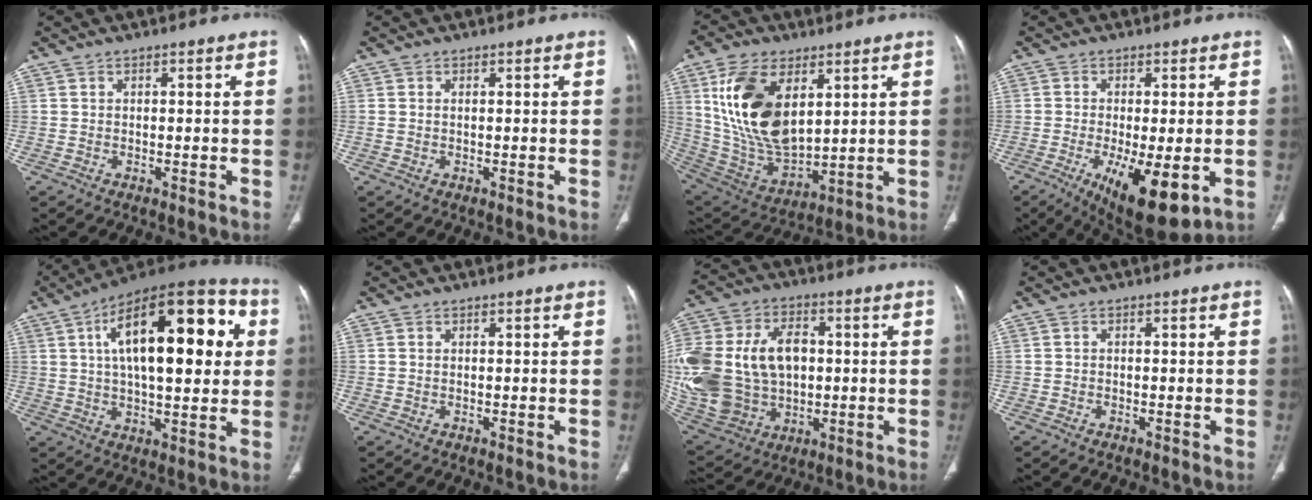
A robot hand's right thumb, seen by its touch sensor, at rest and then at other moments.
{"total": 0.8, "force": [0.1, 0.5, 0.6], "torque": [-0.023, 0.009, 0.007]}
{"total": 19.8, "force": [6.4, 10.8, 15.3], "torque": [-0.278, -0.030, 0.135]}
{"total": 13.2, "force": [-4.2, 4.5, 11.7], "torque": [-0.184, -0.021, -0.051]}
{"total": 25.6, "force": [6.1, 10.9, 22.4], "torque": [-0.322, 0.019, 0.083]}
{"total": 0.0}
{"total": 29.4, "force": [1.3, 21.6, 20.0], "torque": [-0.463, 0.030, 0.048]}
{"total": 0.0}